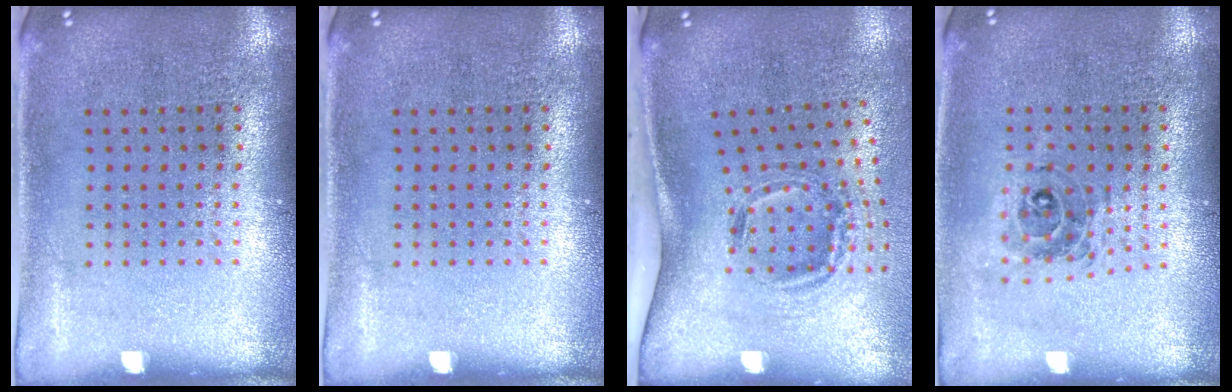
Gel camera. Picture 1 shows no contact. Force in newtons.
{"total": 0.0}
{"total": 1.9, "press": 1.3, "slide": 1.3}
{"total": 0.8, "press": 0.8, "slide": 0.1}